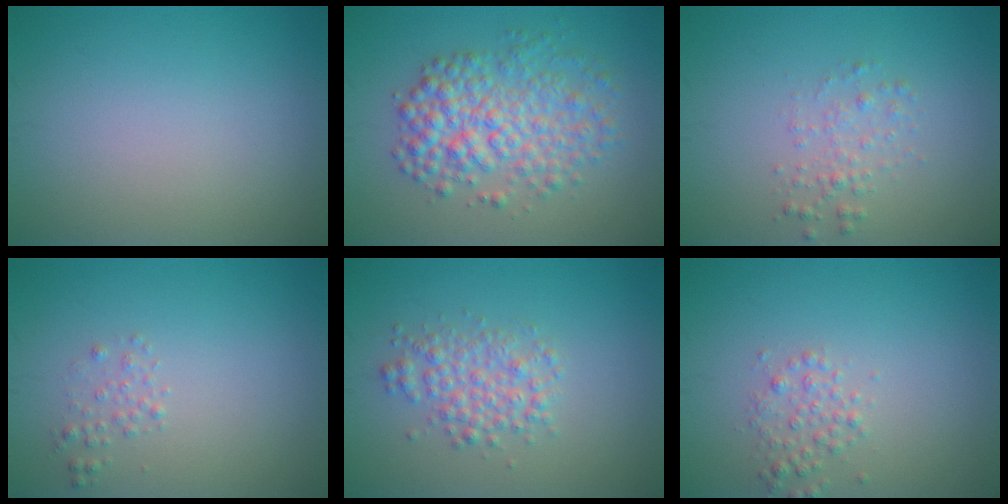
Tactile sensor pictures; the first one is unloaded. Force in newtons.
{"total": 5.6, "press": 5.6, "slide": 0.1}
{"total": 1.6, "press": 1.6, "slide": 0.1}
{"total": 1.0, "press": 1.0, "slide": 0.1}
{"total": 3.0, "press": 3.0, "slide": 0.1}
{"total": 1.8, "press": 1.8, "slide": 0.0}